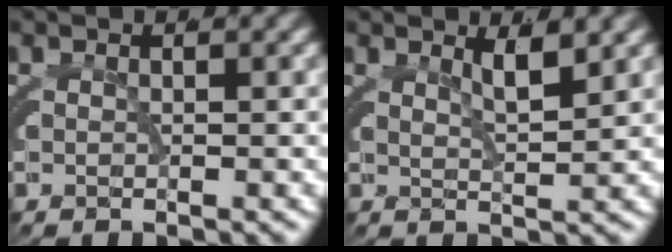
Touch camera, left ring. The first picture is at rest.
{"total": 1.4, "force": [0.9, -0.8, 0.6], "torque": [-0.007, 0.000, 0.017]}